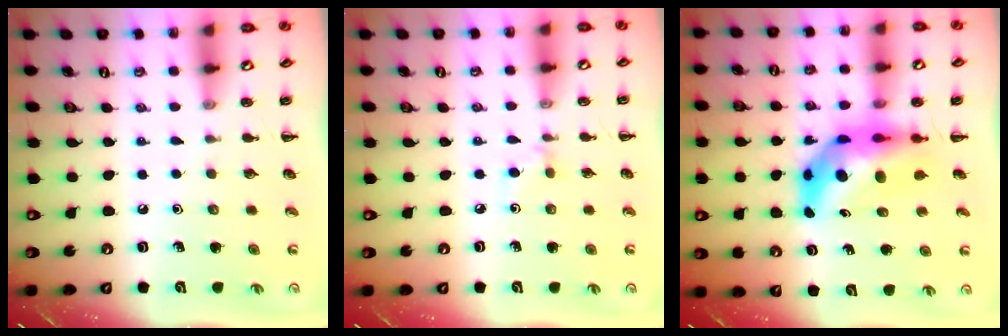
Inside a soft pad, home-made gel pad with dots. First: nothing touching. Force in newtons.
{"total": 3.7, "press": 3.5, "slide": 1.4}
{"total": 9.9, "press": 9.3, "slide": 3.3}